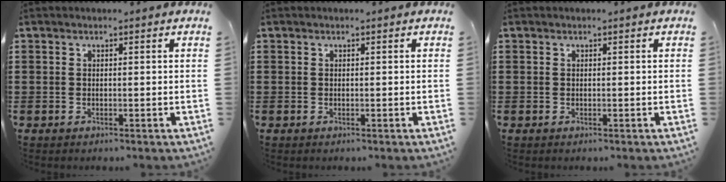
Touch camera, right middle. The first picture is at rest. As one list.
[{"total": 0.0}, {"total": 0.0}]